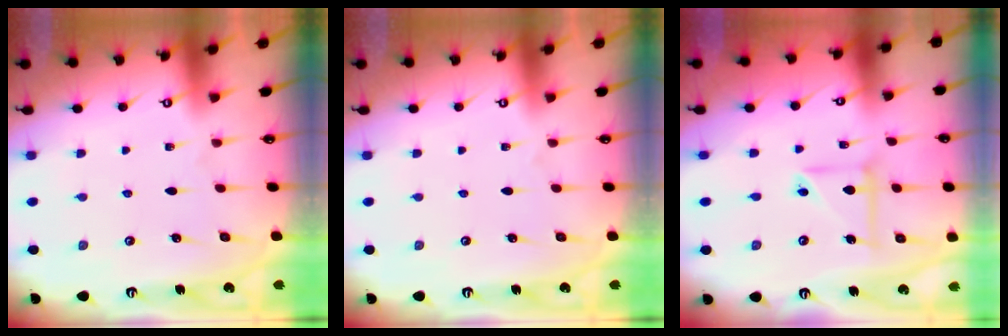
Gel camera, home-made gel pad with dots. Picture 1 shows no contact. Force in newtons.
{"total": 0.0}
{"total": 7.4, "press": 7.3, "slide": 1.2}